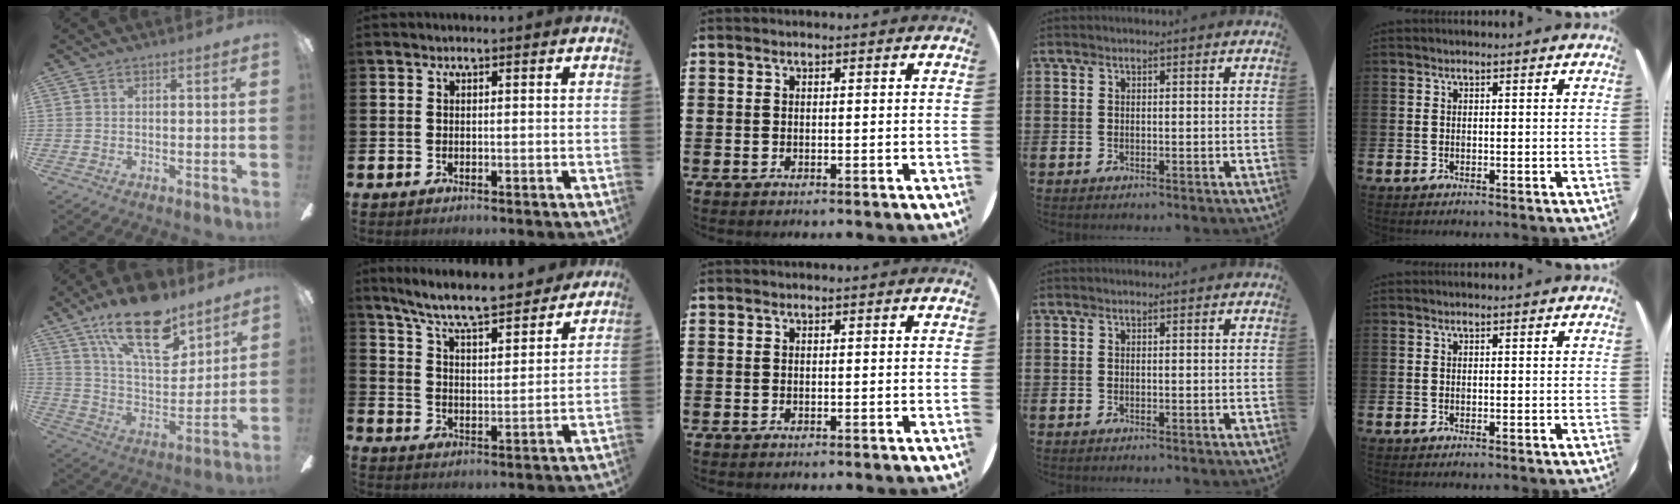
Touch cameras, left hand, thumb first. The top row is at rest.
{"thumb": {"total": 21.8, "force": [14.0, 9.5, 13.7], "torque": [-0.224, -0.074, 0.242]}, "index": {"total": 8.6, "force": [8.0, 0.9, 3.0], "torque": [-0.086, -0.056, 0.139]}}